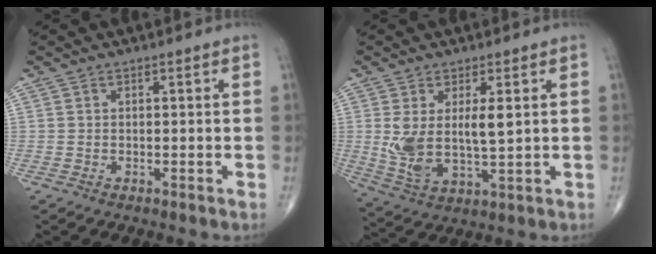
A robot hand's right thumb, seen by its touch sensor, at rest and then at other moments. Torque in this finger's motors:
{"motor_torque": [0.52, 0.64, 0.49, 0.35, 0.12]}